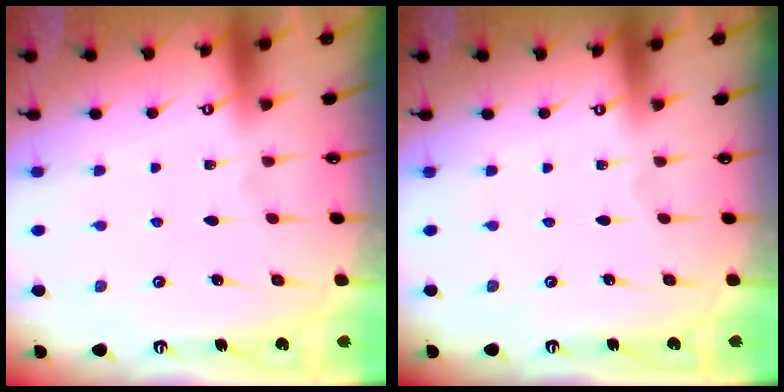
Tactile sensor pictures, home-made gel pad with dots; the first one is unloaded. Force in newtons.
{"total": 0.0}